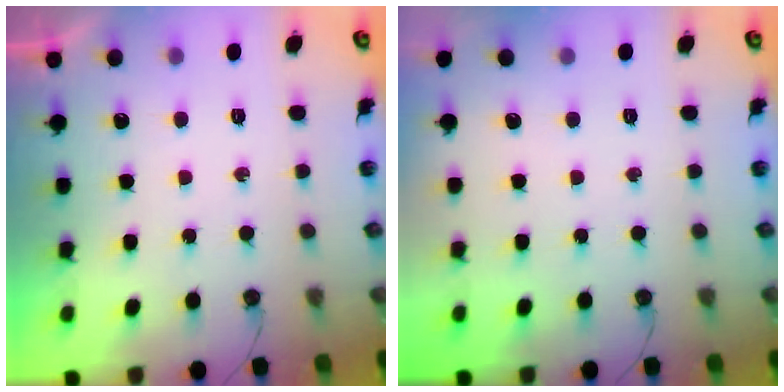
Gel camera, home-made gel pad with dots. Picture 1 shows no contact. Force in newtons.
{"total": 0.0}